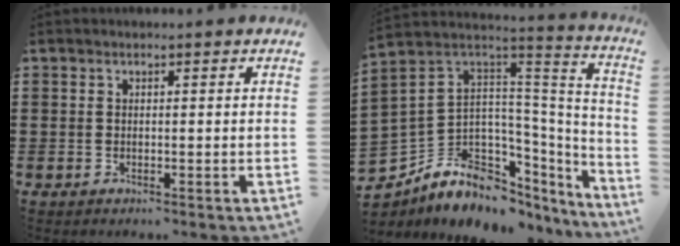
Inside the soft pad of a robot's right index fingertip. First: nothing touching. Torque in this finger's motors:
{"motor_torque": [-2.14, 0.00, 0.08, -0.21]}